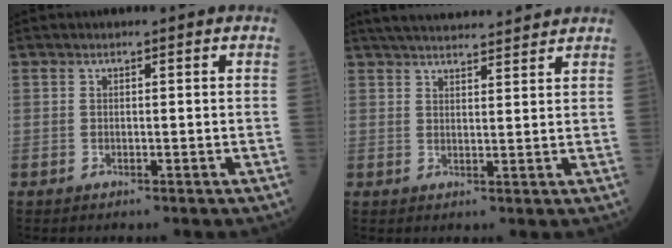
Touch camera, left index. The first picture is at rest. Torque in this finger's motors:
{"motor_torque": [0.33, -0.59, 0.00, 0.02]}